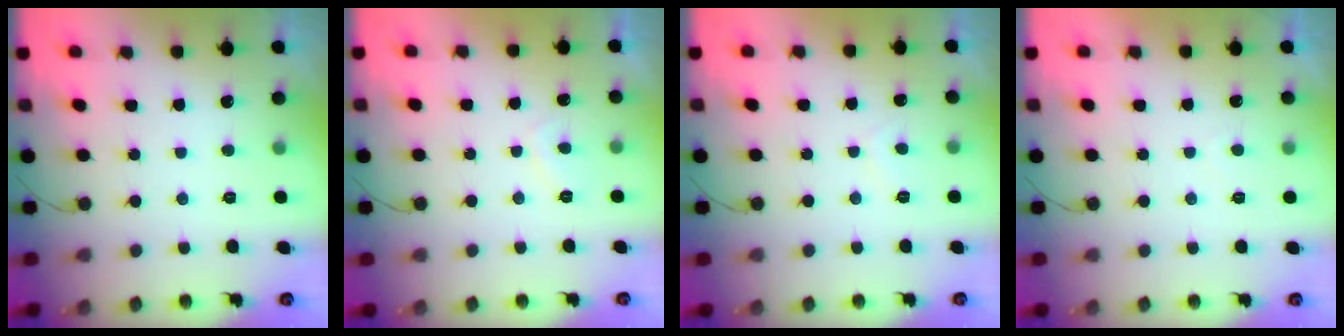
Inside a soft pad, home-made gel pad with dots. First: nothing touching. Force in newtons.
{"total": 2.3, "press": 2.1, "slide": 0.8}
{"total": 1.1, "press": 0.9, "slide": 0.6}
{"total": 1.0, "press": 0.8, "slide": 0.5}